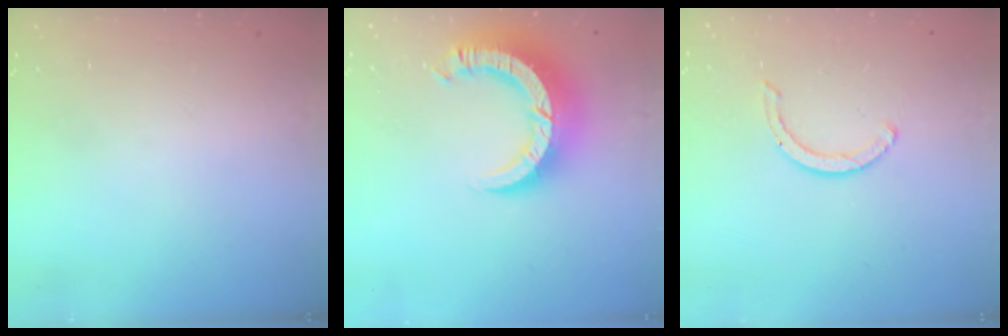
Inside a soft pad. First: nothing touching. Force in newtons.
{"total": 12.6, "press": 12.6, "slide": 1.4}
{"total": 3.1, "press": 3.0, "slide": 0.3}